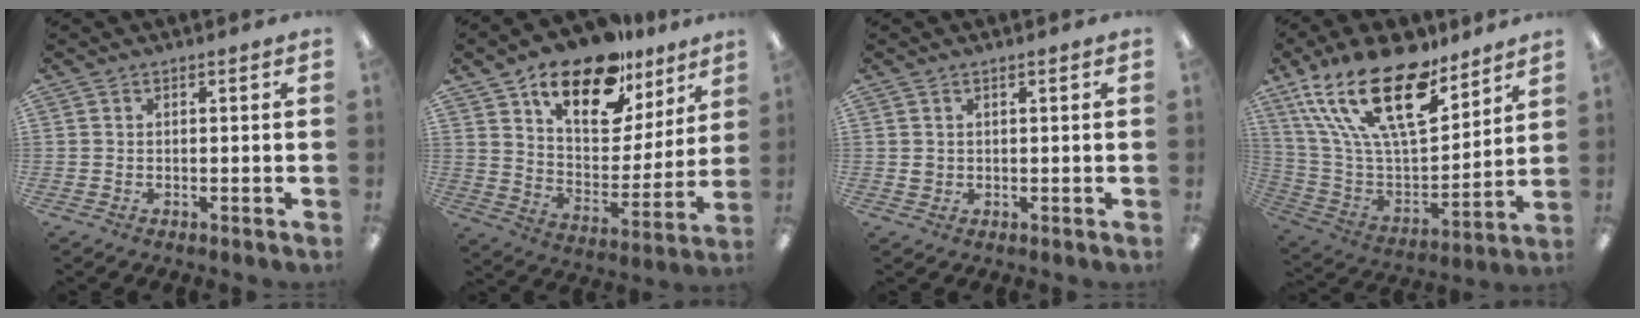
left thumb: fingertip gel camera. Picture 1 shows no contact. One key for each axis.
{"total": 19.2, "fx": 13.0, "fy": 9.2, "fz": 10.7, "tx": -0.175, "ty": -0.073, "tz": 0.226}
{"total": 1.2, "fx": 0.5, "fy": 1.0, "fz": 0.5, "tx": -0.012, "ty": 0.004, "tz": 0.008}
{"total": 25.7, "fx": 16.0, "fy": 10.9, "fz": 17.0, "tx": -0.327, "ty": -0.089, "tz": 0.283}